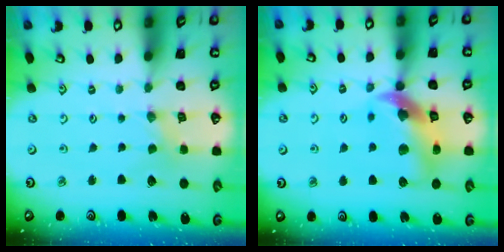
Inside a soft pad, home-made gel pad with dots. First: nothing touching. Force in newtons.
{"total": 14.5, "press": 14.4, "slide": 2.0}